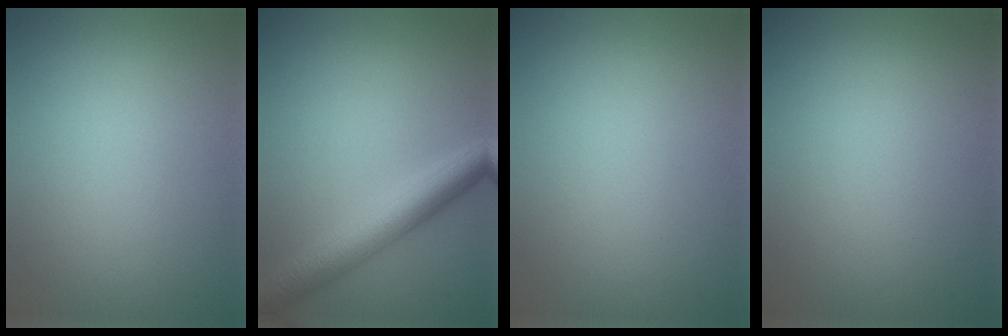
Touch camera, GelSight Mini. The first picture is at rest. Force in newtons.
{"total": 5.5, "press": 5.5, "slide": 0.0}
{"total": 0.0}
{"total": 0.0}